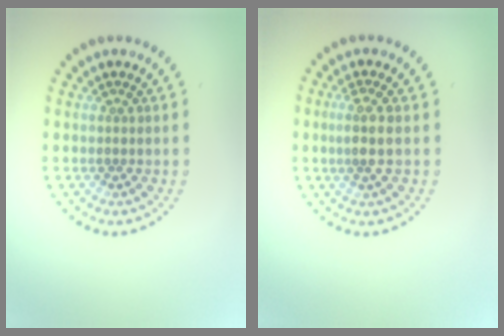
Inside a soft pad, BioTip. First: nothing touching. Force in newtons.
{"total": 2.2, "press": 1.9, "slide": 1.2}